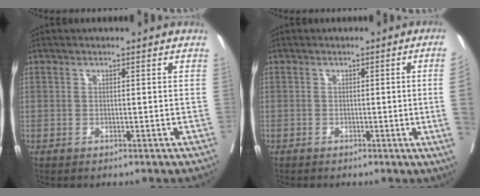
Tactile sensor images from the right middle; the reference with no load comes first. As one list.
[{"total": 5.2, "force": [-0.8, -1.9, 4.8], "torque": [-0.050, -0.011, -0.011]}]